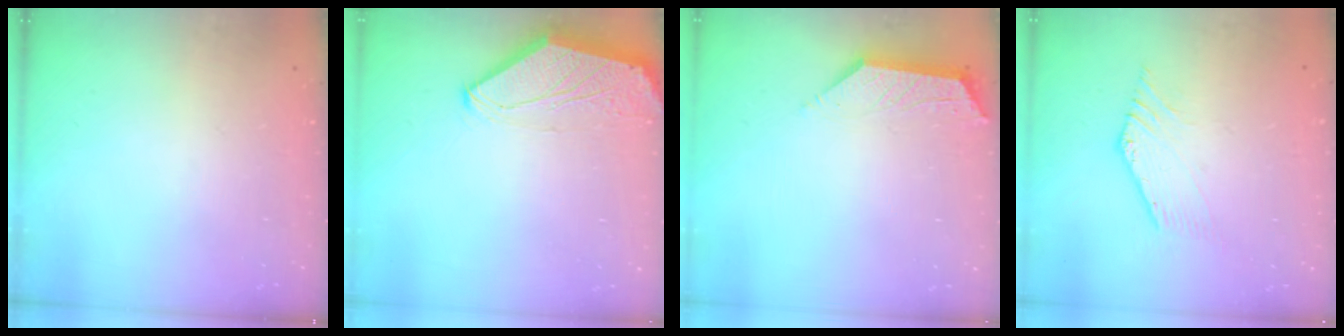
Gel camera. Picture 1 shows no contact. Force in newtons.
{"total": 0.0}
{"total": 2.9, "press": 2.8, "slide": 0.5}
{"total": 0.6, "press": 0.5, "slide": 0.3}